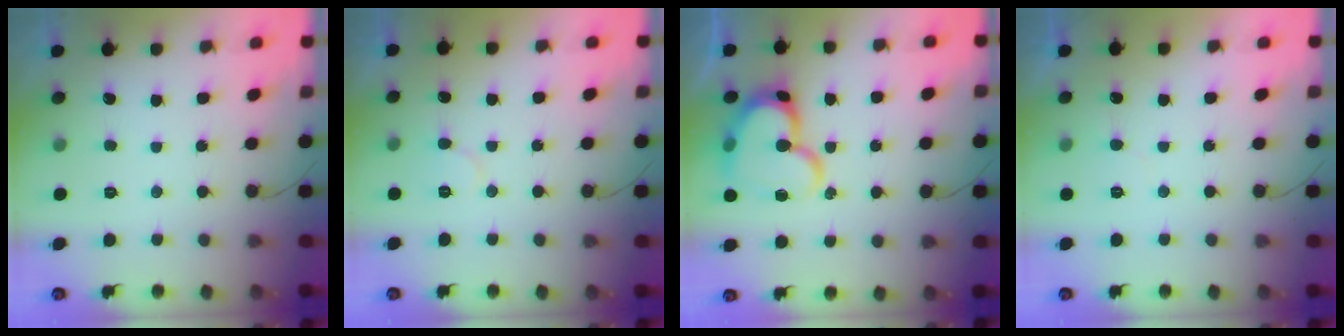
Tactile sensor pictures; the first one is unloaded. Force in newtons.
{"total": 6.2, "press": 6.1, "slide": 0.8}
{"total": 17.8, "press": 17.7, "slide": 1.8}
{"total": 3.6, "press": 3.6, "slide": 0.1}